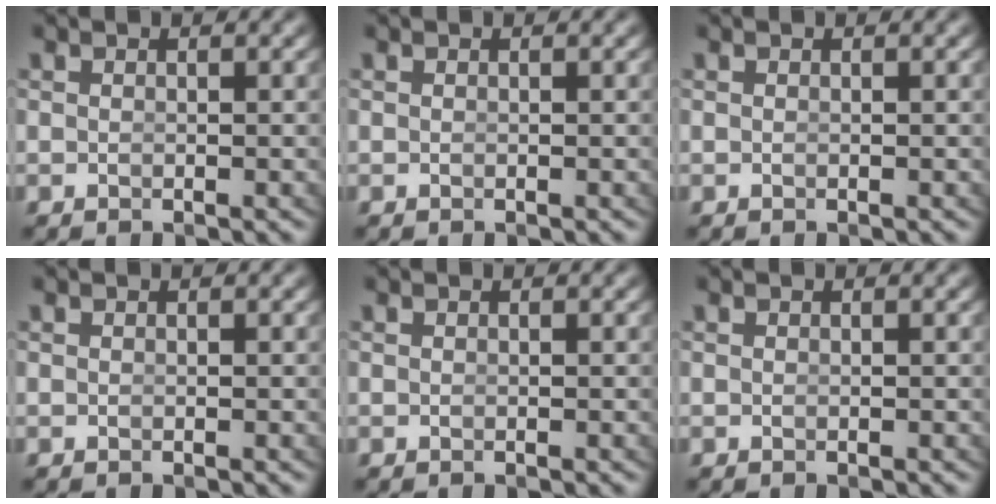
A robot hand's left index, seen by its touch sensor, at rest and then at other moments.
{"total": 0.0}
{"total": 0.0}
{"total": 0.0}
{"total": 0.0}
{"total": 0.0}